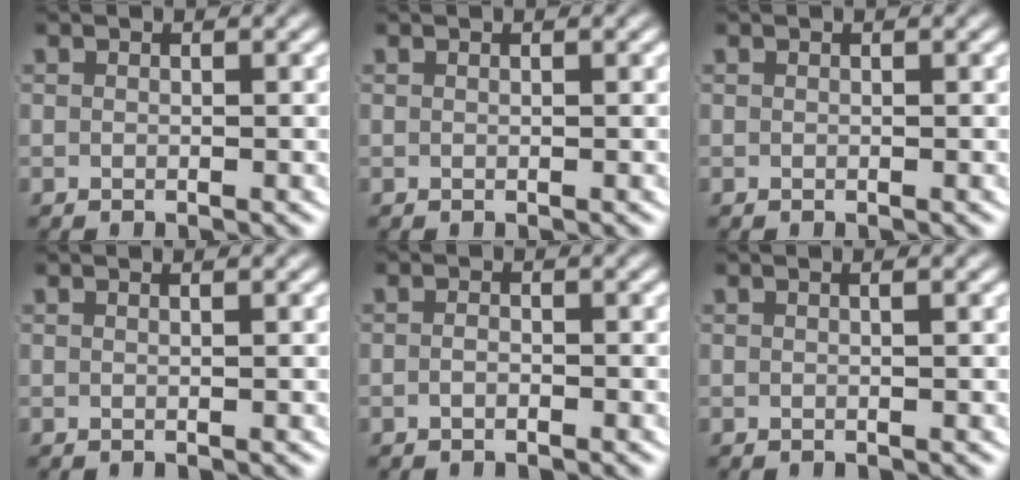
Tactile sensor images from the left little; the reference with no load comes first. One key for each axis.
{"total": 0.0}
{"total": 0.0}
{"total": 0.6, "fx": 0.2, "fy": -0.4, "fz": 0.4, "tx": -0.005, "ty": 0.000, "tz": 0.003}
{"total": 1.0, "fx": -0.8, "fy": 0.5, "fz": 0.5, "tx": -0.018, "ty": -0.006, "tz": -0.014}
{"total": 0.6, "fx": 0.1, "fy": -0.2, "fz": 0.6, "tx": -0.007, "ty": 0.005, "tz": 0.001}